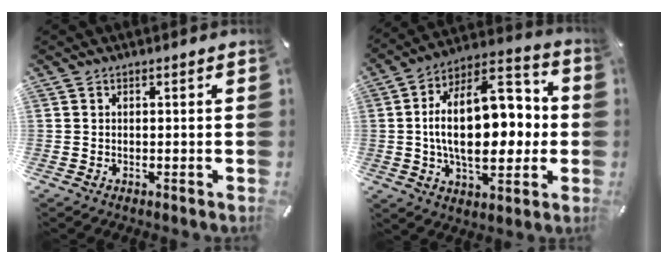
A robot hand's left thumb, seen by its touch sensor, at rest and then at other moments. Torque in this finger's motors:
{"motor_torque": [2.41, 2.60, 1.65, -1.12, 0.82]}